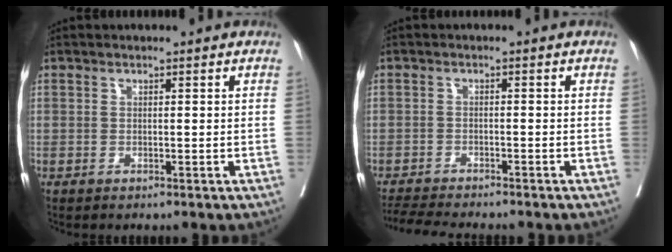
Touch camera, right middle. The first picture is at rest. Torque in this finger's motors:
{"motor_torque": [0.60, -0.62, 0.08, 0.04]}